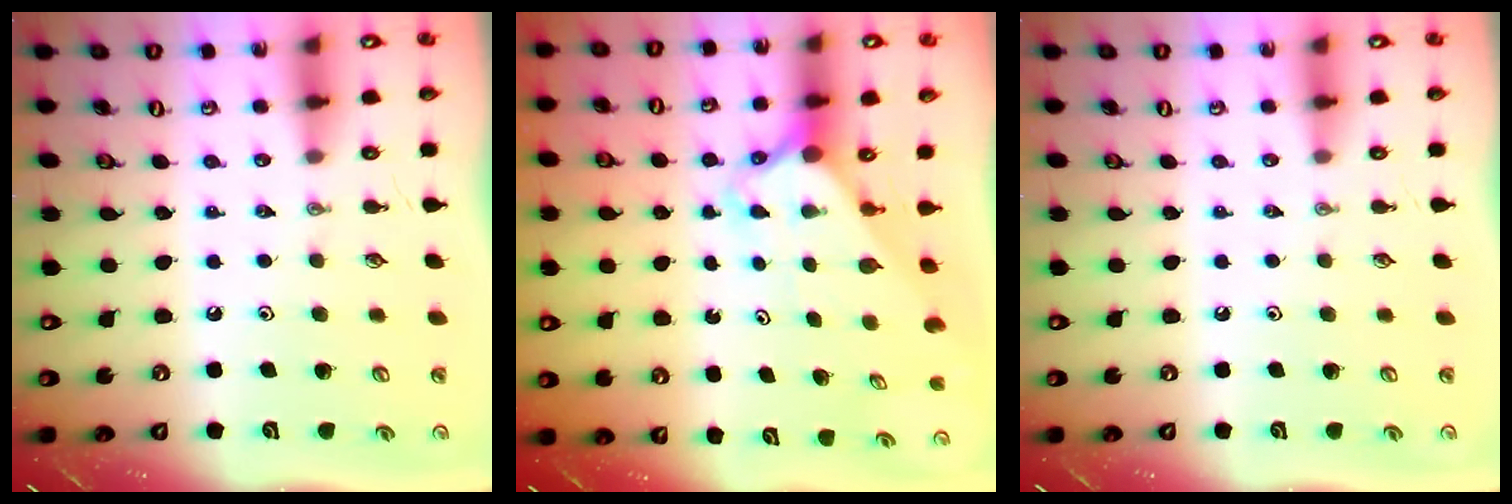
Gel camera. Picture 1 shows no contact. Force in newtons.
{"total": 2.6, "press": 2.6, "slide": 0.2}
{"total": 0.0}